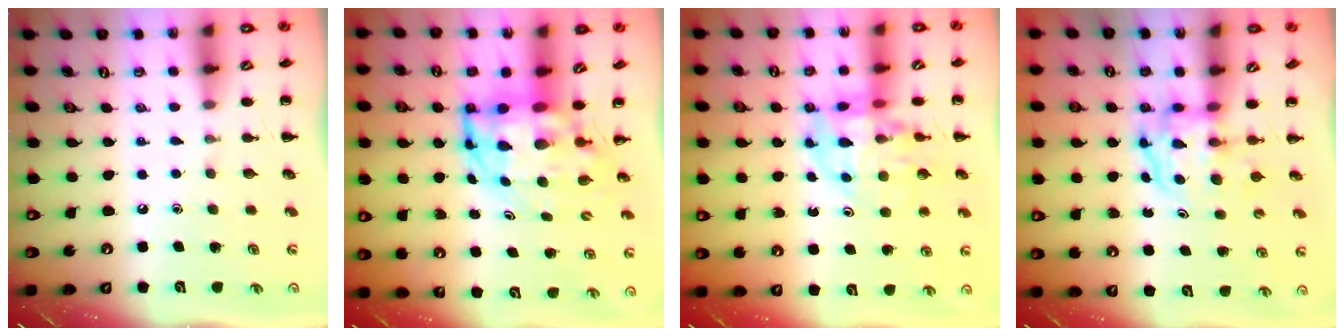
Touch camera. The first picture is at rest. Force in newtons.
{"total": 7.4, "press": 7.1, "slide": 2.1}
{"total": 11.9, "press": 11.6, "slide": 2.8}
{"total": 3.9, "press": 3.8, "slide": 0.6}